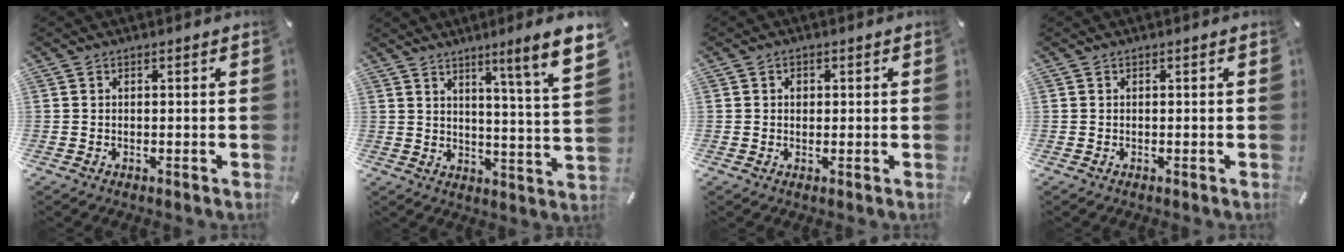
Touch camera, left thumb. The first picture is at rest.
{"total": 10.2, "force": [6.6, -0.7, 7.7], "torque": [-0.115, -0.053, 0.097]}
{"total": 1.5, "force": [0.2, 1.3, 0.7], "torque": [0.001, 0.001, -0.001]}
{"total": 0.0}